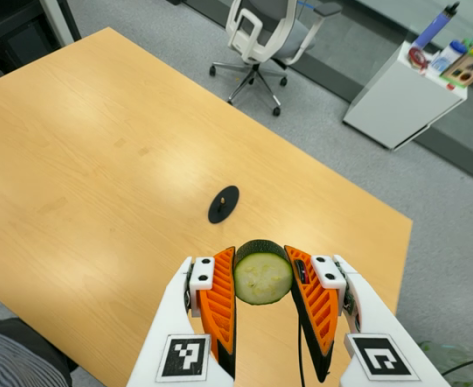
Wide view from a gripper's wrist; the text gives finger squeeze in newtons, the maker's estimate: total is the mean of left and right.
{"total": 10.5, "left": 9.8, "right": 11.2}